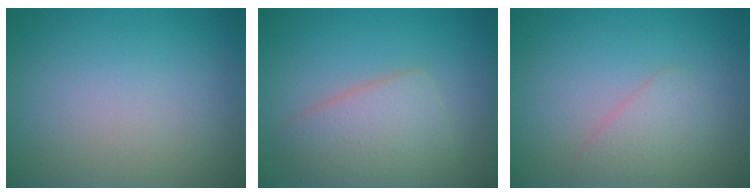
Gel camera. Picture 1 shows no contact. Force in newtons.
{"total": 4.6, "press": 4.6, "slide": 0.3}
{"total": 1.9, "press": 1.8, "slide": 0.1}